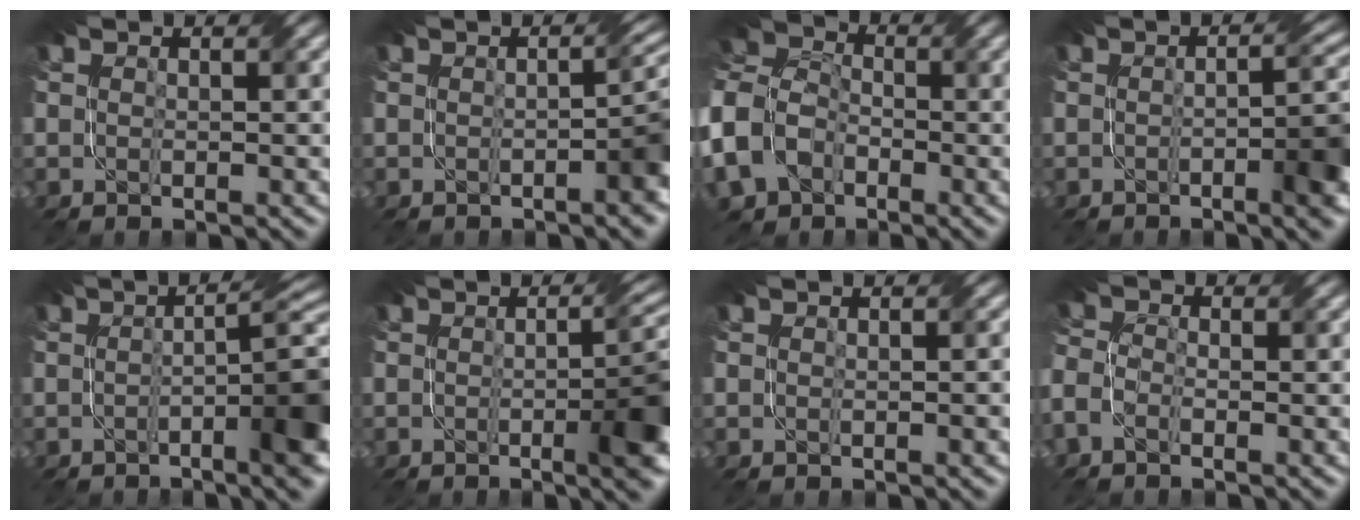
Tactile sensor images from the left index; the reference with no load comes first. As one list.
[{"total": 5.0, "force": [-1.0, 1.5, 4.7], "torque": [-0.037, 0.002, -0.012]}, {"total": 10.2, "force": [-4.4, 7.3, 5.6], "torque": [-0.135, -0.015, -0.091]}, {"total": 7.2, "force": [-1.6, 1.8, 6.8], "torque": [-0.077, -0.005, -0.023]}, {"total": 10.1, "force": [-1.6, 2.3, 9.7], "torque": [-0.106, 0.005, -0.023]}, {"total": 8.8, "force": [-1.1, 2.4, 8.4], "torque": [-0.085, -0.004, -0.013]}, {"total": 1.7, "force": [-0.2, 0.6, 1.6], "torque": [-0.013, -0.003, -0.007]}, {"total": 3.2, "force": [-1.8, 1.6, 2.0], "torque": [-0.046, -0.001, -0.039]}]